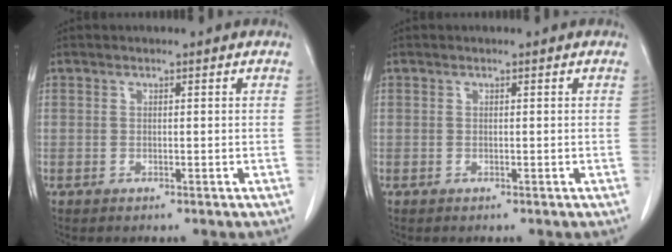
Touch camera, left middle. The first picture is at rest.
{"total": 0.0}